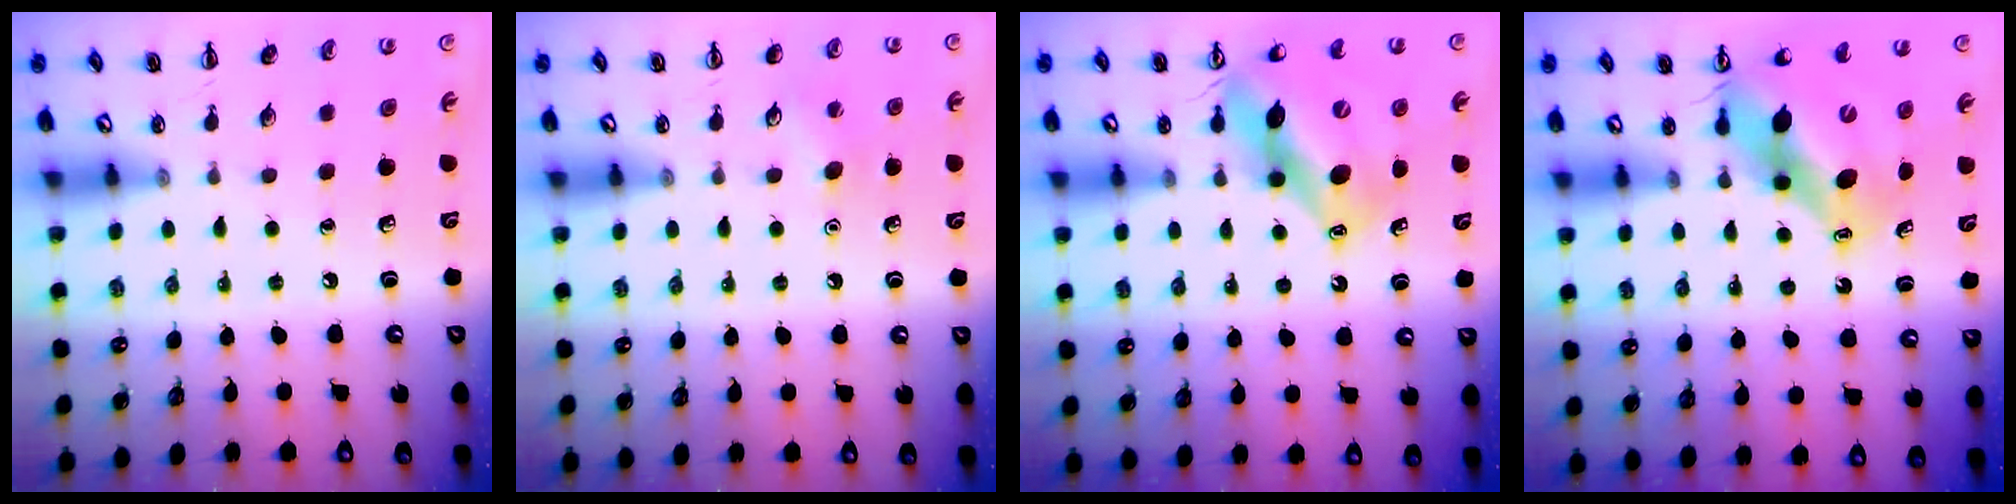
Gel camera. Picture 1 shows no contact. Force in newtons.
{"total": 6.4, "press": 6.1, "slide": 1.9}
{"total": 13.8, "press": 13.2, "slide": 3.8}
{"total": 12.7, "press": 12.1, "slide": 3.7}